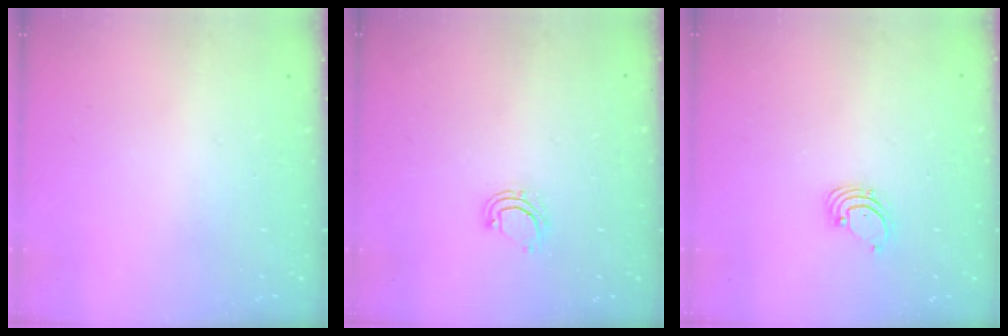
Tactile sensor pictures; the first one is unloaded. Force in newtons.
{"total": 5.4, "press": 5.4, "slide": 0.5}
{"total": 1.5, "press": 1.5, "slide": 0.1}